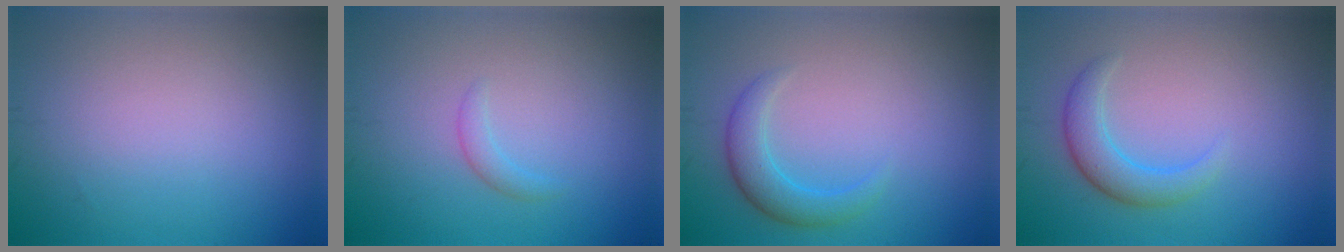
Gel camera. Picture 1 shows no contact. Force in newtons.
{"total": 1.0, "press": 1.0, "slide": 0.1}
{"total": 2.8, "press": 2.8, "slide": 0.0}
{"total": 2.9, "press": 2.9, "slide": 0.1}